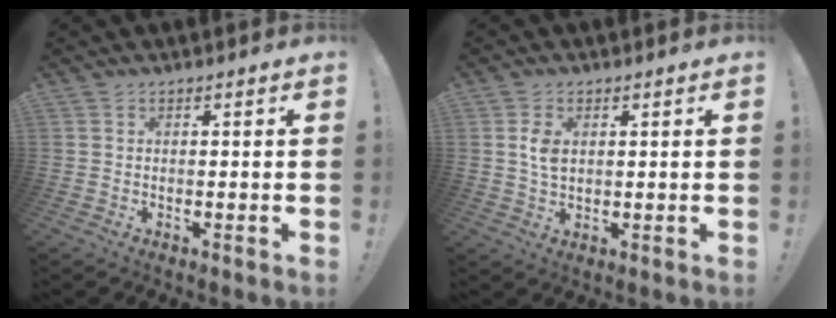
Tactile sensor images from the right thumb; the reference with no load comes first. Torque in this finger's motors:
{"motor_torque": [0.35, -0.20, 0.28, -0.25, 0.01]}